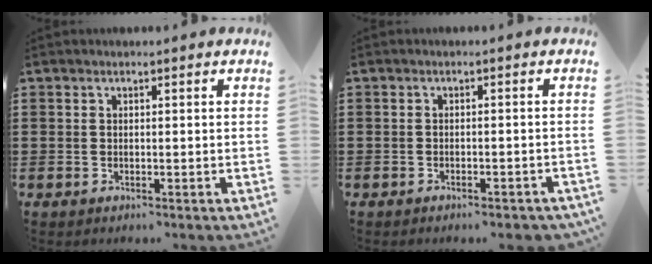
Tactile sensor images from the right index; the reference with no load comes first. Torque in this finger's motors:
{"motor_torque": [1.57, 0.57, 0.16, 0.00]}